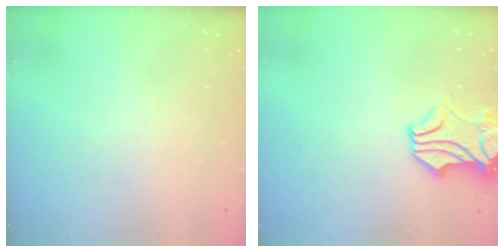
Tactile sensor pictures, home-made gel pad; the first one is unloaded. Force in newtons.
{"total": 2.0, "press": 1.6, "slide": 1.2}